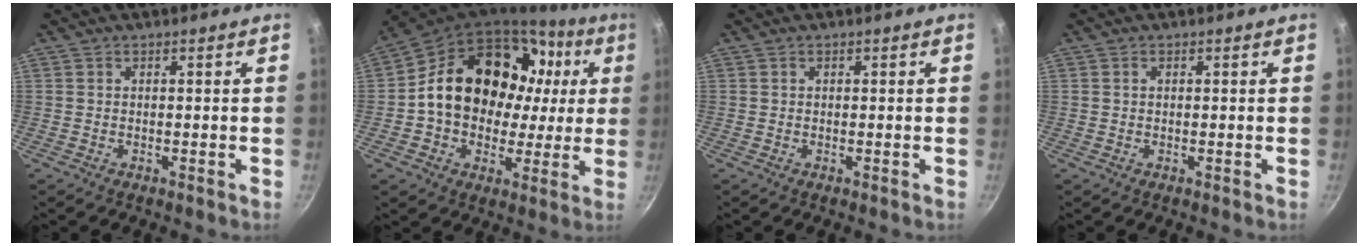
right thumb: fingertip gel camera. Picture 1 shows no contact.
{"total": 23.9, "force": [4.2, 18.1, 15.0], "torque": [-0.227, 0.036, 0.072]}
{"total": 0.0}
{"total": 0.7, "force": [0.1, 0.5, 0.4], "torque": [-0.006, 0.004, 0.003]}